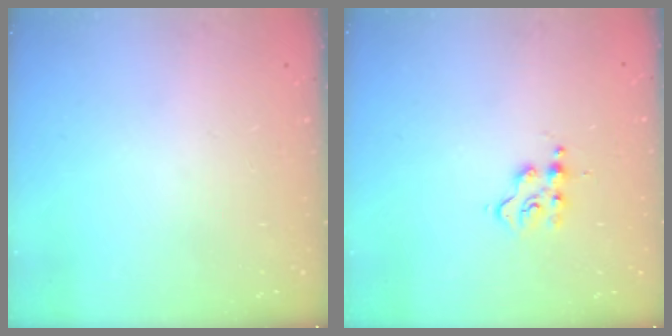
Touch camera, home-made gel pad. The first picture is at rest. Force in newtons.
{"total": 3.5, "press": 3.5, "slide": 0.5}